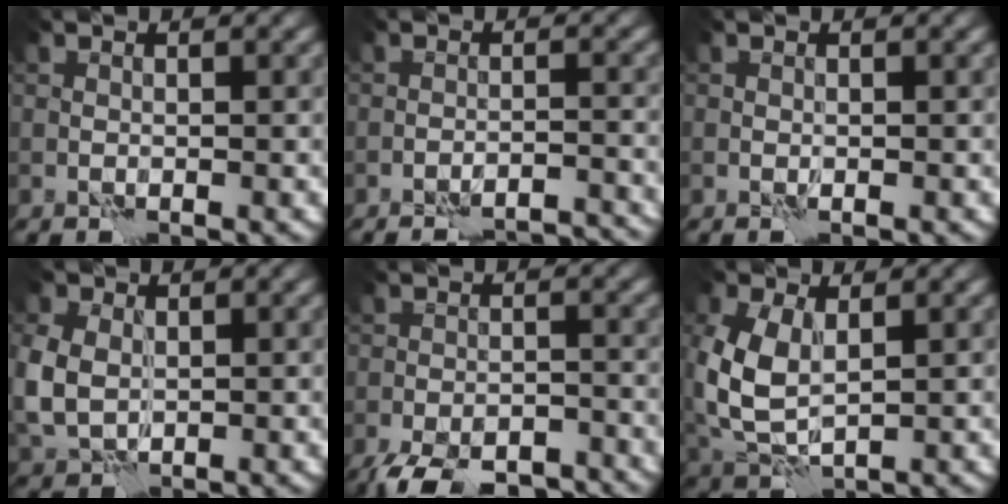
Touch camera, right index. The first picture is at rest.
{"total": 8.8, "force": [-8.5, 1.7, 1.7], "torque": [-0.006, 0.017, -0.099]}
{"total": 0.0}
{"total": 5.4, "force": [0.1, 4.2, 3.3], "torque": [-0.098, -0.004, 0.009]}
{"total": 8.9, "force": [-7.7, 2.6, 3.6], "torque": [-0.052, -0.022, -0.119]}
{"total": 6.6, "force": [0.9, 4.1, 5.1], "torque": [-0.137, -0.003, 0.021]}